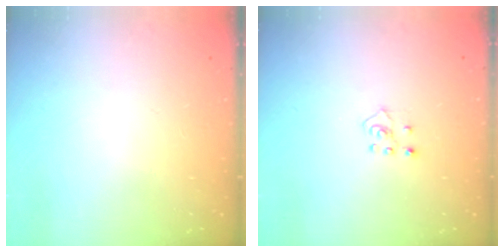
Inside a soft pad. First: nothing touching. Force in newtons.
{"total": 2.3, "press": 2.3, "slide": 0.5}